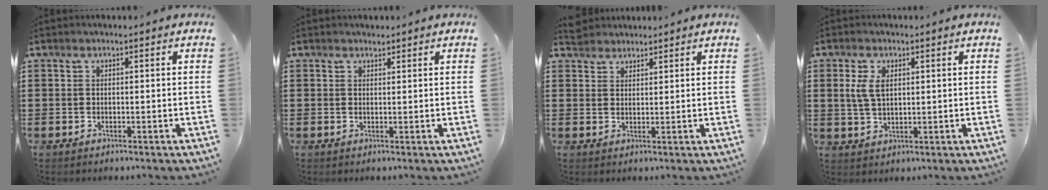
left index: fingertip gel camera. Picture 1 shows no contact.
{"total": 1.1, "force": [1.0, 0.4, 0.2], "torque": [0.002, -0.002, 0.018]}
{"total": 2.6, "force": [2.4, 0.9, -0.1], "torque": [-0.006, 0.004, 0.047]}
{"total": 4.0, "force": [1.2, 2.1, 3.2], "torque": [-0.078, 0.007, 0.017]}